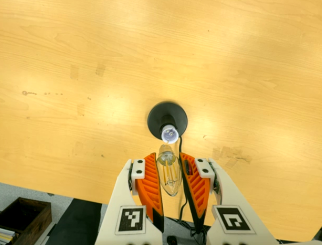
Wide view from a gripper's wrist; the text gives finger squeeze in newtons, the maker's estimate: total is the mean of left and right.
{"total": 8.7, "left": 7.9, "right": 9.4}